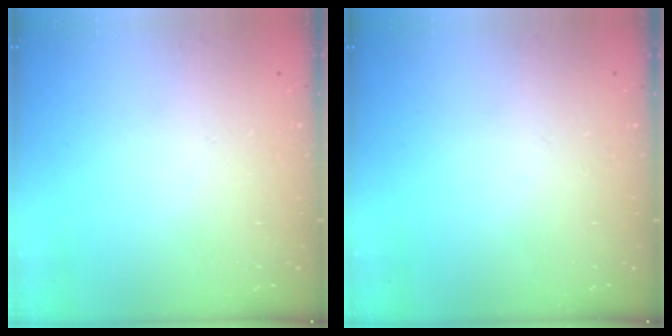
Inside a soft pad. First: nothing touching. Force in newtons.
{"total": 0.0}